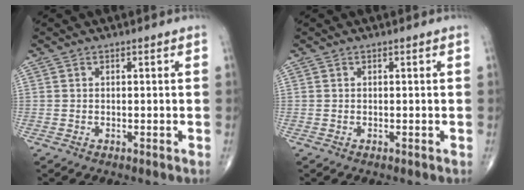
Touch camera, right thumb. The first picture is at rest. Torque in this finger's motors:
{"motor_torque": [-0.02, 0.01, -0.01, 0.01, 0.01]}